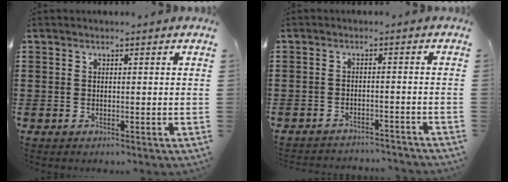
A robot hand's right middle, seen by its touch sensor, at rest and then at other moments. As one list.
[{"total": 2.5, "force": [-2.5, 0.1, 0.0], "torque": [-0.006, 0.000, -0.053]}]